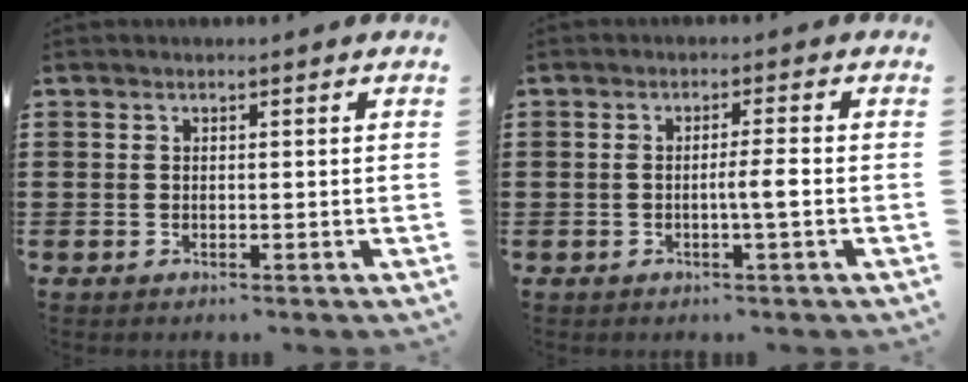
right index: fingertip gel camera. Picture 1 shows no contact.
{"total": 3.2, "force": [-0.7, -0.2, 3.1], "torque": [-0.055, -0.005, -0.016]}